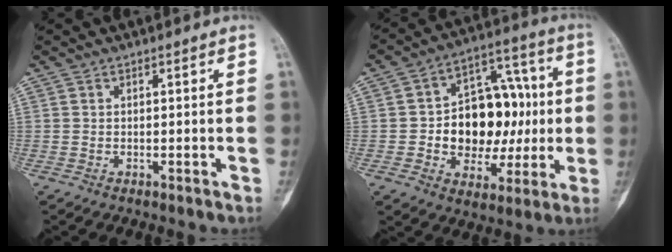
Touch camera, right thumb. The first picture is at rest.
{"total": 18.6, "force": [-0.5, 12.9, 13.3], "torque": [-0.146, 0.037, 0.001]}